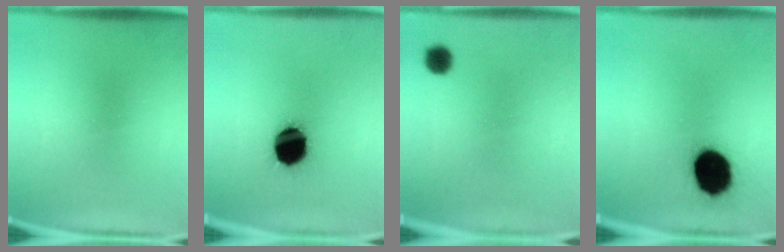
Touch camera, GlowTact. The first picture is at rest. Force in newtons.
{"total": 14.7}
{"total": 3.3}
{"total": 15.9}